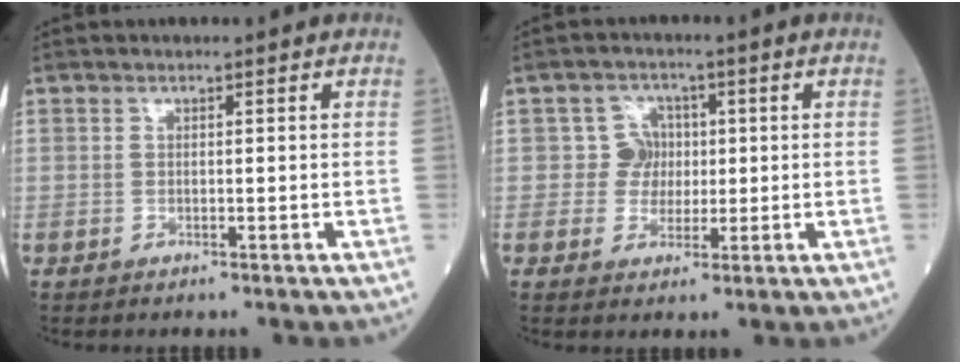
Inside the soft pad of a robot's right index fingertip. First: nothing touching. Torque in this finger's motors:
{"motor_torque": [-0.08, -0.03, -0.04, 0.00]}